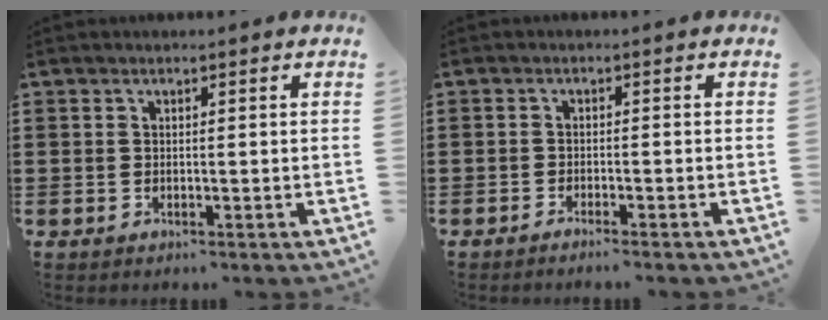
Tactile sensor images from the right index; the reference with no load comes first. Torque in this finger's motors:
{"motor_torque": [2.14, 0.00, -1.03, -0.12]}